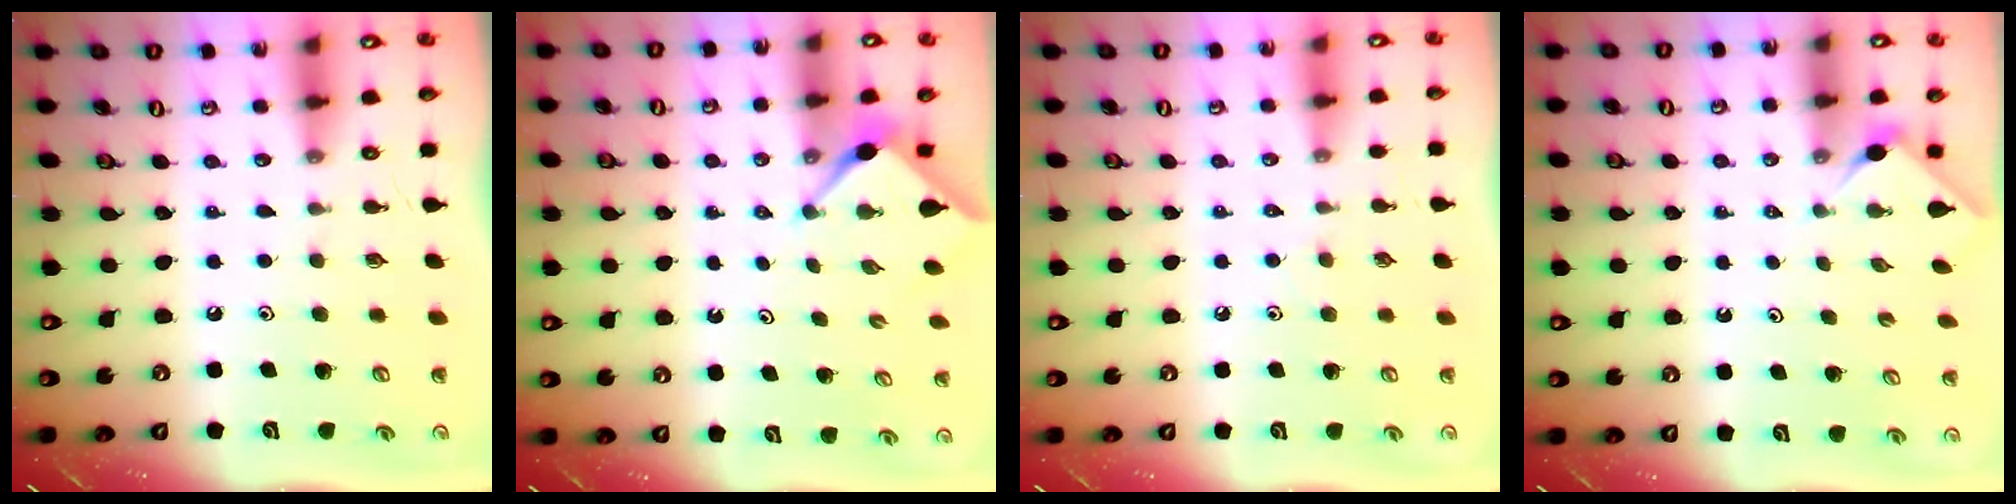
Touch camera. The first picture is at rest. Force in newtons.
{"total": 2.9, "press": 2.9, "slide": 0.3}
{"total": 2.1, "press": 2.1, "slide": 0.4}
{"total": 1.9, "press": 1.8, "slide": 0.4}